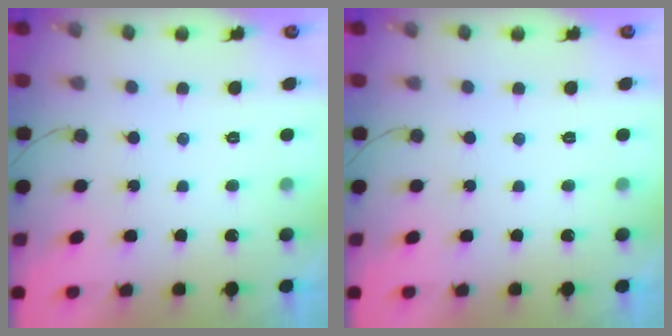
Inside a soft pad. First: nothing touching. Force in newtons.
{"total": 0.0}